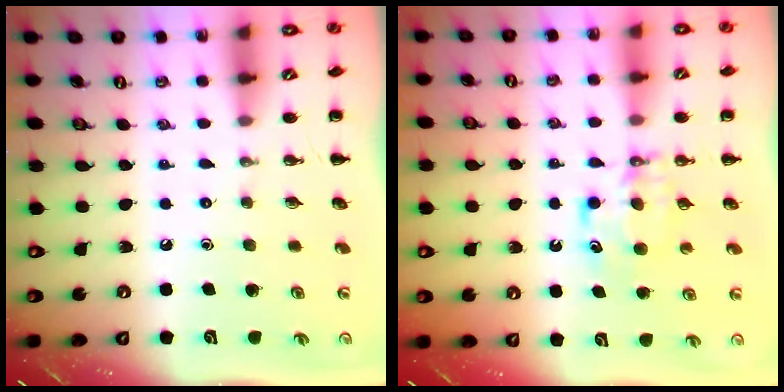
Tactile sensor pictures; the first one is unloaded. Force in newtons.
{"total": 6.1, "press": 6.0, "slide": 1.0}